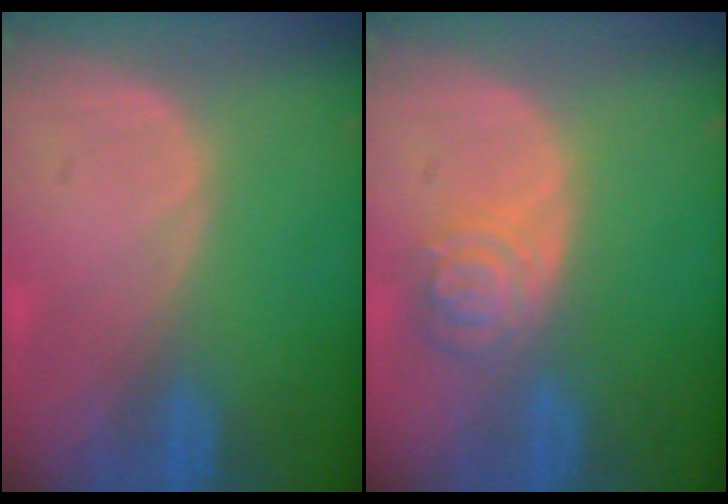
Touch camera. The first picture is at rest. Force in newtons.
{"total": 5.3, "press": 4.7, "slide": 2.3}